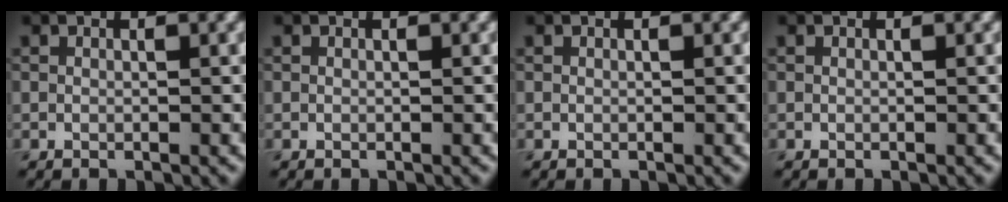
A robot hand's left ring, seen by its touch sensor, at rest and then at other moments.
{"total": 0.0}
{"total": 0.0}
{"total": 0.0}